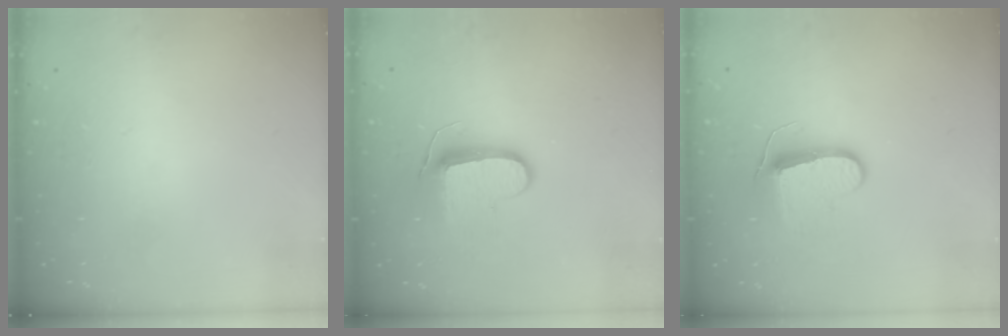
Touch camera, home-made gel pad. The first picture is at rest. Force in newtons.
{"total": 9.8, "press": 9.7, "slide": 0.9}
{"total": 9.9, "press": 9.9, "slide": 0.2}